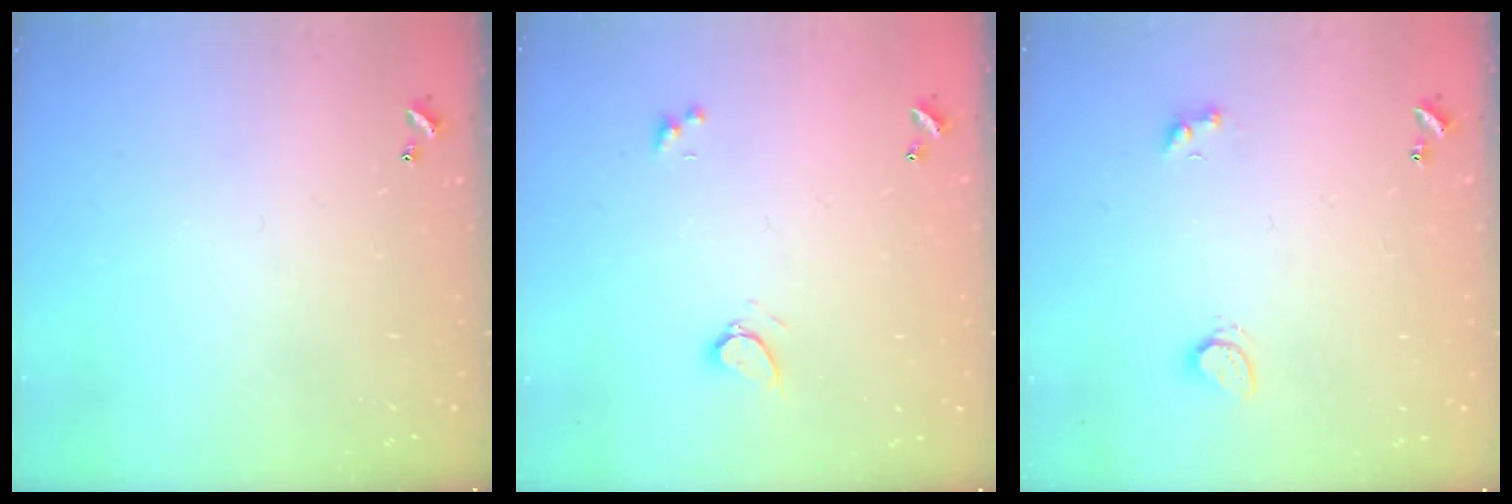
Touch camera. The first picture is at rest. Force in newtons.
{"total": 0.9, "press": 0.8, "slide": 0.5}
{"total": 2.7, "press": 2.1, "slide": 1.6}